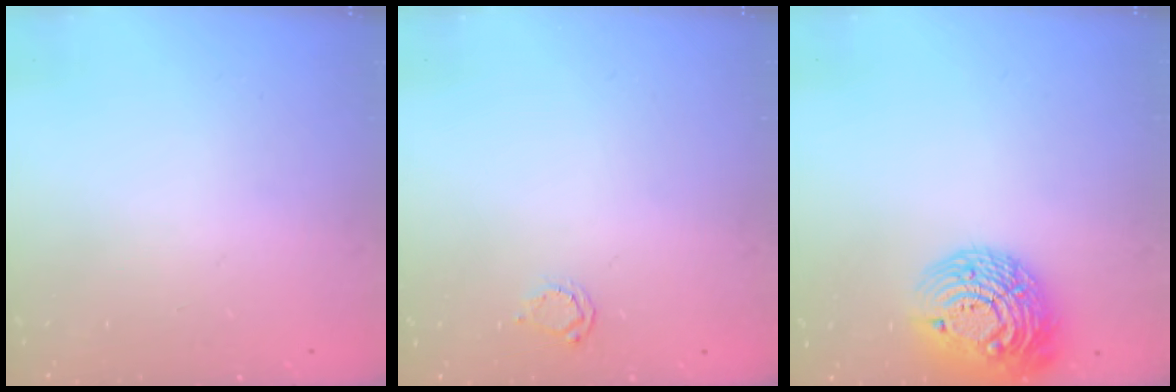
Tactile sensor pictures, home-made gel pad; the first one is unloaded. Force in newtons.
{"total": 2.7, "press": 2.7, "slide": 0.4}
{"total": 15.9, "press": 15.9, "slide": 1.0}